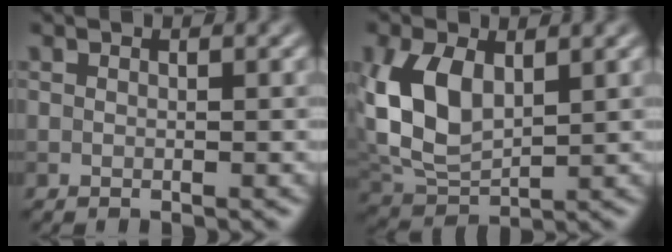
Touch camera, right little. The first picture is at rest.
{"total": 6.6, "force": [1.1, 3.9, 5.2], "torque": [-0.123, 0.001, 0.025]}